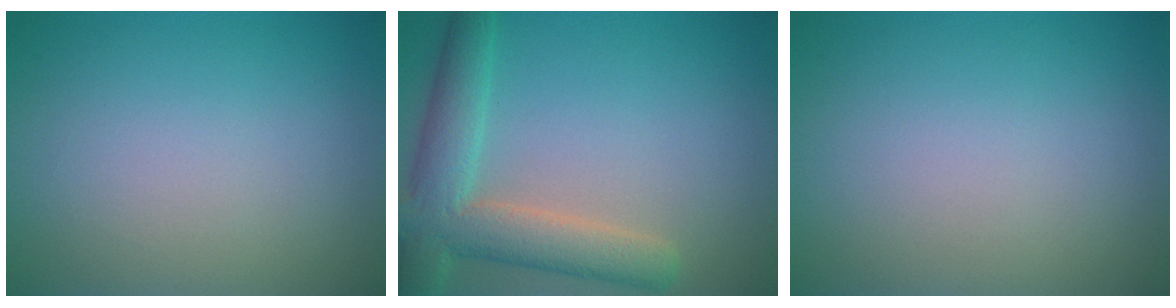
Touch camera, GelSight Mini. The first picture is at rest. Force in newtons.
{"total": 6.5, "press": 6.4, "slide": 0.8}
{"total": 0.0}